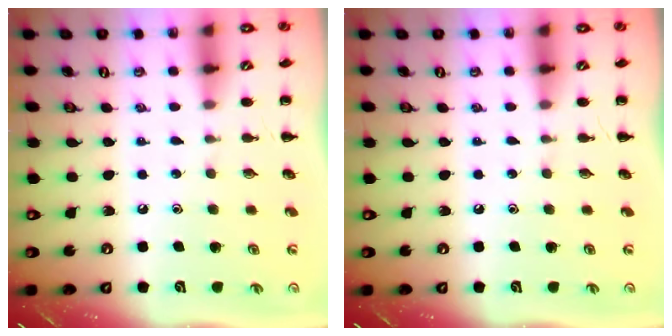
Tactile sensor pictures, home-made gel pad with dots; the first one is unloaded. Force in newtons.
{"total": 0.0}